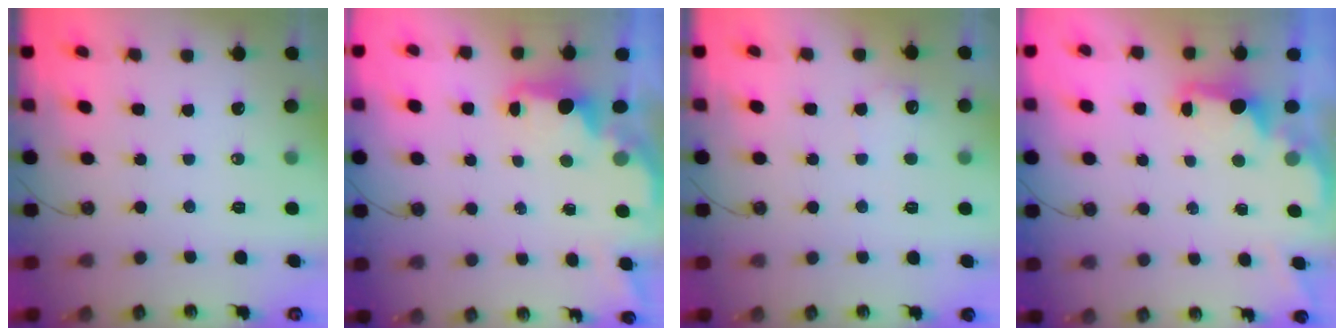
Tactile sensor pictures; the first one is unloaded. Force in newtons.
{"total": 1.9, "press": 1.8, "slide": 0.7}
{"total": 6.0, "press": 6.0, "slide": 0.9}
{"total": 1.9, "press": 1.7, "slide": 0.8}